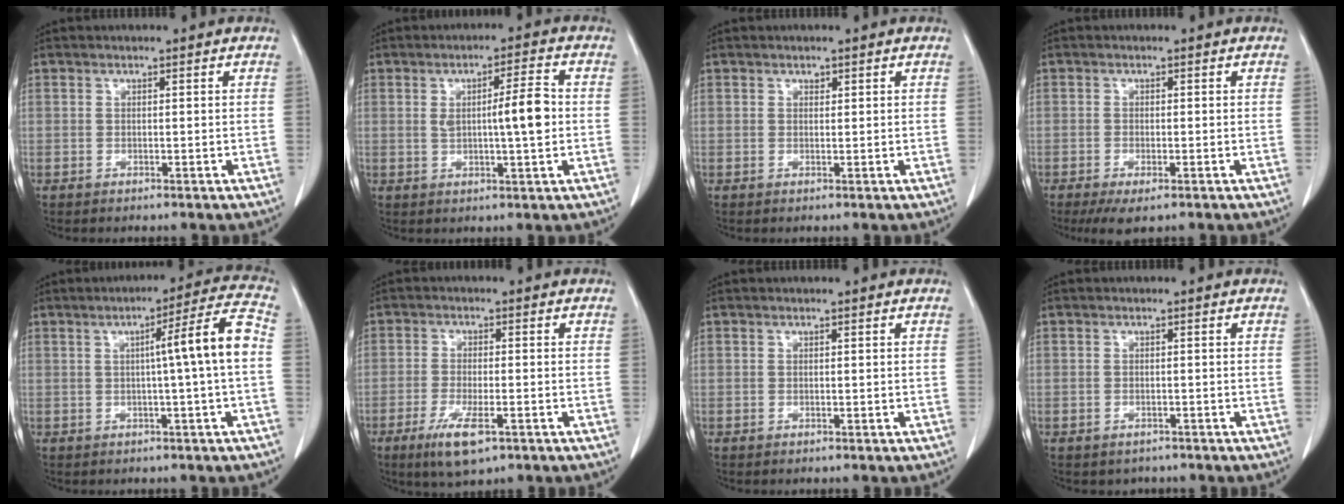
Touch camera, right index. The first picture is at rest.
{"total": 6.6, "force": [0.3, 0.7, 6.6], "torque": [-0.104, 0.005, 0.004]}
{"total": 0.5, "force": [0.4, 0.3, 0.2], "torque": [-0.003, -0.002, 0.004]}
{"total": 3.9, "force": [-2.4, 1.1, 2.9], "torque": [-0.048, -0.008, -0.035]}
{"total": 8.3, "force": [-0.1, -1.2, 8.2], "torque": [-0.117, 0.014, -0.002]}
{"total": 6.8, "force": [-3.6, 1.6, 5.5], "torque": [-0.106, -0.014, -0.058]}
{"total": 0.0}
{"total": 1.9, "force": [-1.5, 1.2, 0.2], "torque": [-0.008, 0.001, -0.019]}